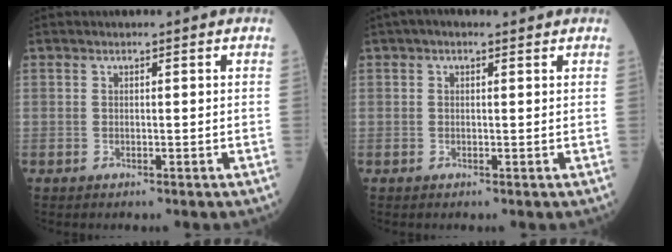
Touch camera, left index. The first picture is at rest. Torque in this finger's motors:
{"motor_torque": [0.14, -0.11, -0.04, 0.01]}